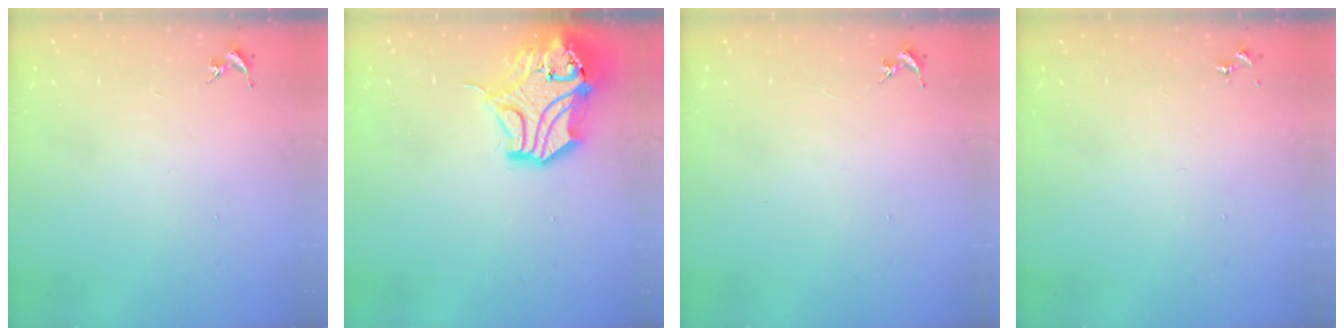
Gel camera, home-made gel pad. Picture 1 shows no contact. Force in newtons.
{"total": 15.8, "press": 15.7, "slide": 2.1}
{"total": 0.0}
{"total": 0.0}